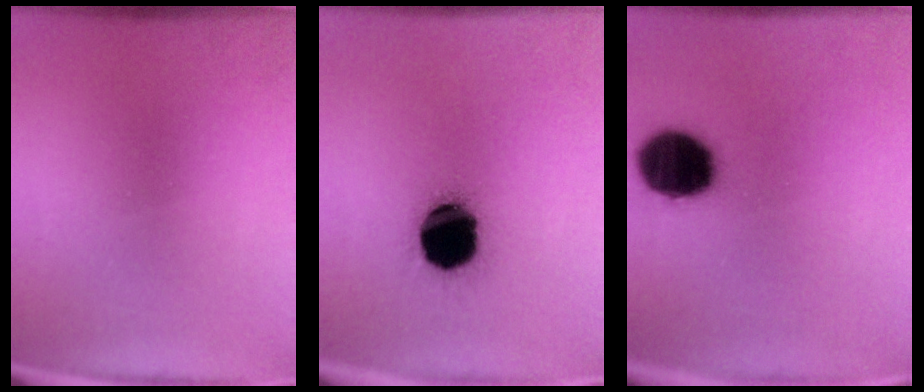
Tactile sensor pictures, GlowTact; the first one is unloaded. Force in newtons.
{"total": 19.0}
{"total": 17.9}